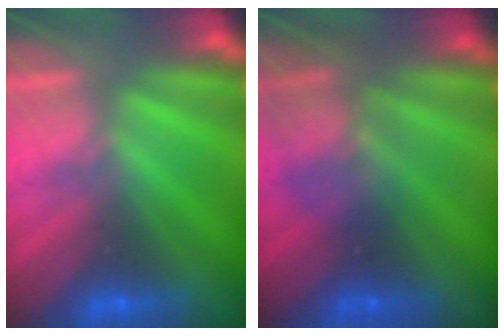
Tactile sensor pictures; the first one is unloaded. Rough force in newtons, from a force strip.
{"total": 2.1}